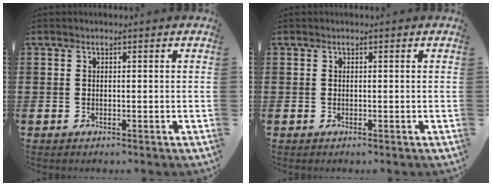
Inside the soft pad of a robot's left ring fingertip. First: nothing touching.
{"total": 0.0}